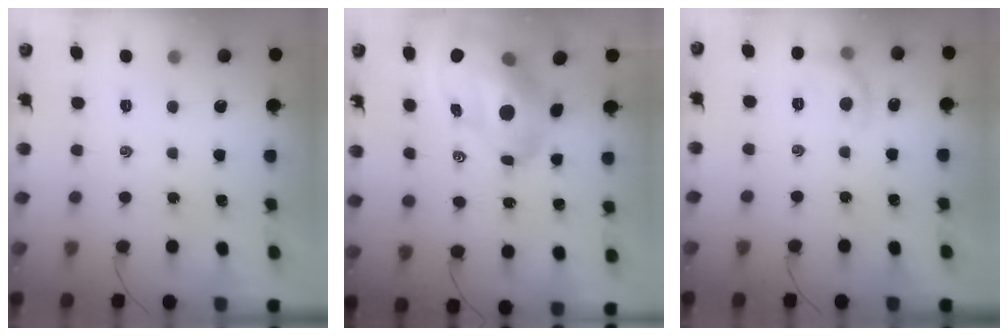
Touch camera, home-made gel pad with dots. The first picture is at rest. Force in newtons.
{"total": 15.9, "press": 15.3, "slide": 4.4}
{"total": 8.4, "press": 8.3, "slide": 1.0}